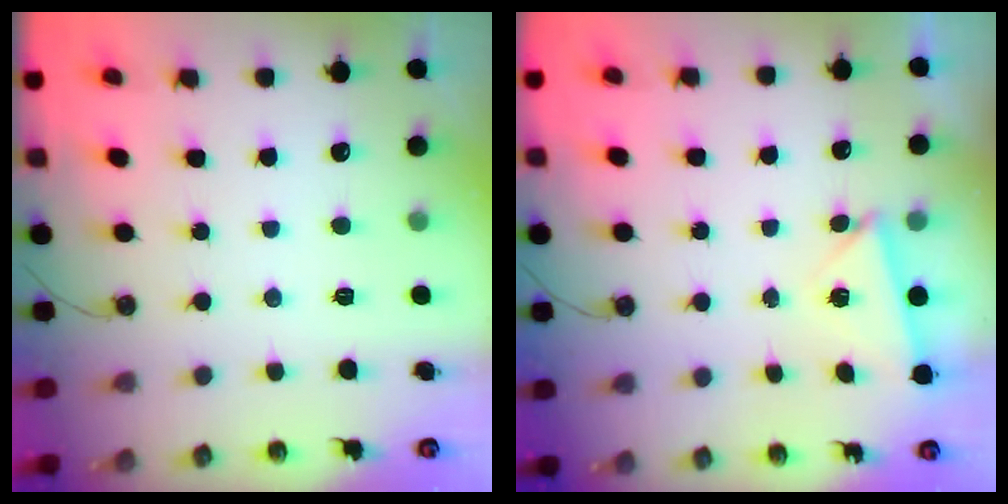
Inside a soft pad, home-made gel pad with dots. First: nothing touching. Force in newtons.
{"total": 3.1, "press": 3.1, "slide": 0.5}